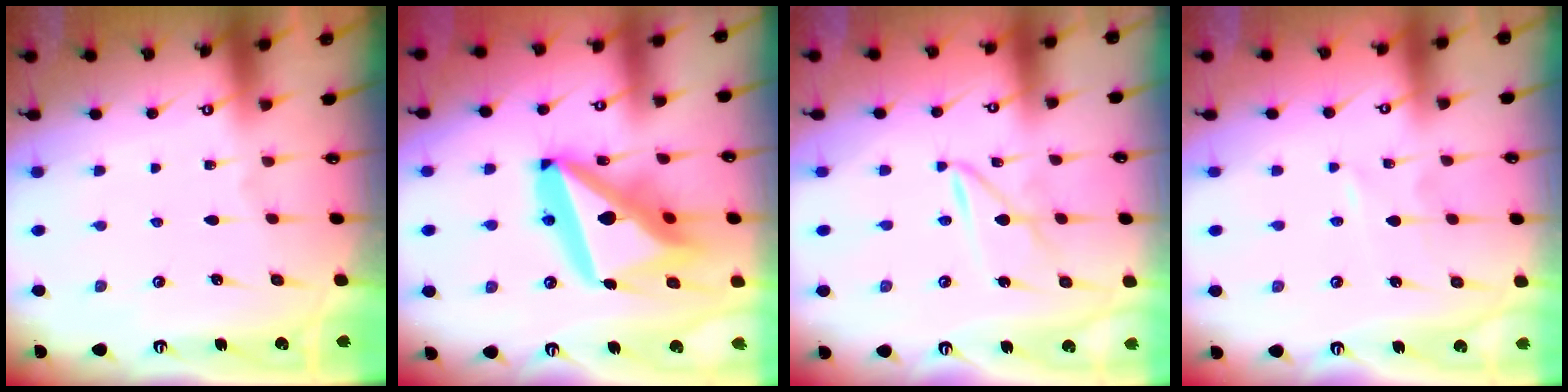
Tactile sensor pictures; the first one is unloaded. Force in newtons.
{"total": 23.1, "press": 22.9, "slide": 2.7}
{"total": 3.9, "press": 3.8, "slide": 0.3}
{"total": 1.1, "press": 1.1, "slide": 0.1}